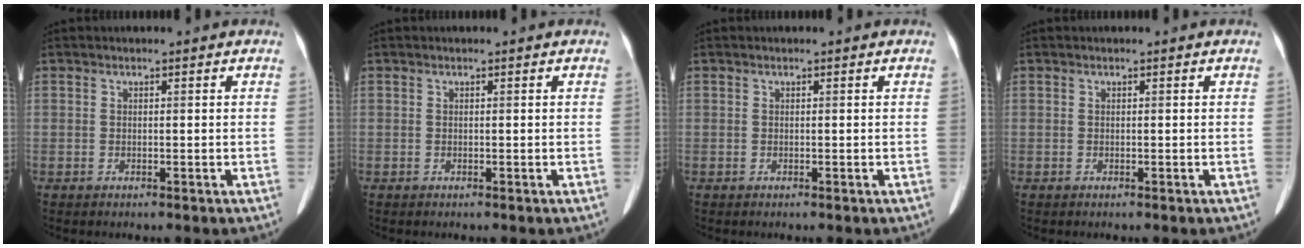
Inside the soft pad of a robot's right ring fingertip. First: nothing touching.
{"total": 0.0}
{"total": 0.0}
{"total": 0.0}